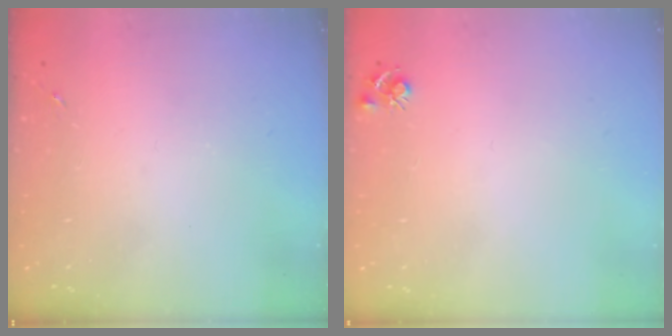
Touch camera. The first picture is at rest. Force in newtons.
{"total": 4.8, "press": 4.7, "slide": 0.7}